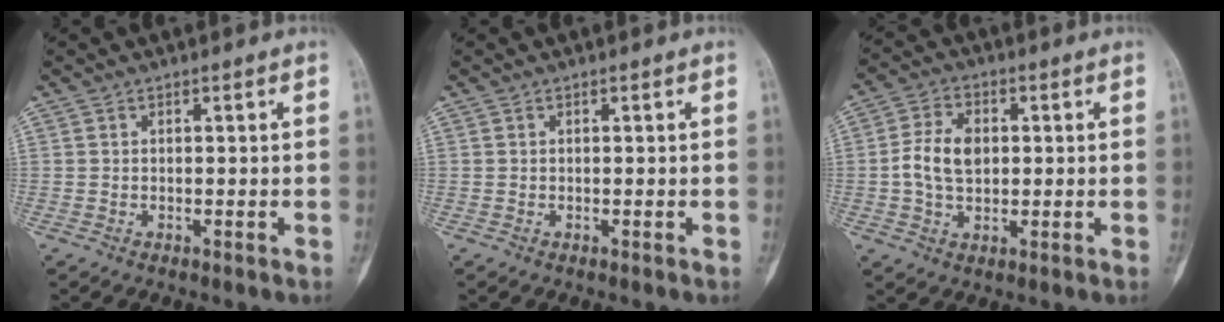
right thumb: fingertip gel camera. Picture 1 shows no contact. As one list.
[{"total": 0.0}, {"total": 8.0, "force": [0.3, 5.4, 5.9], "torque": [-0.106, 0.010, 0.004]}]